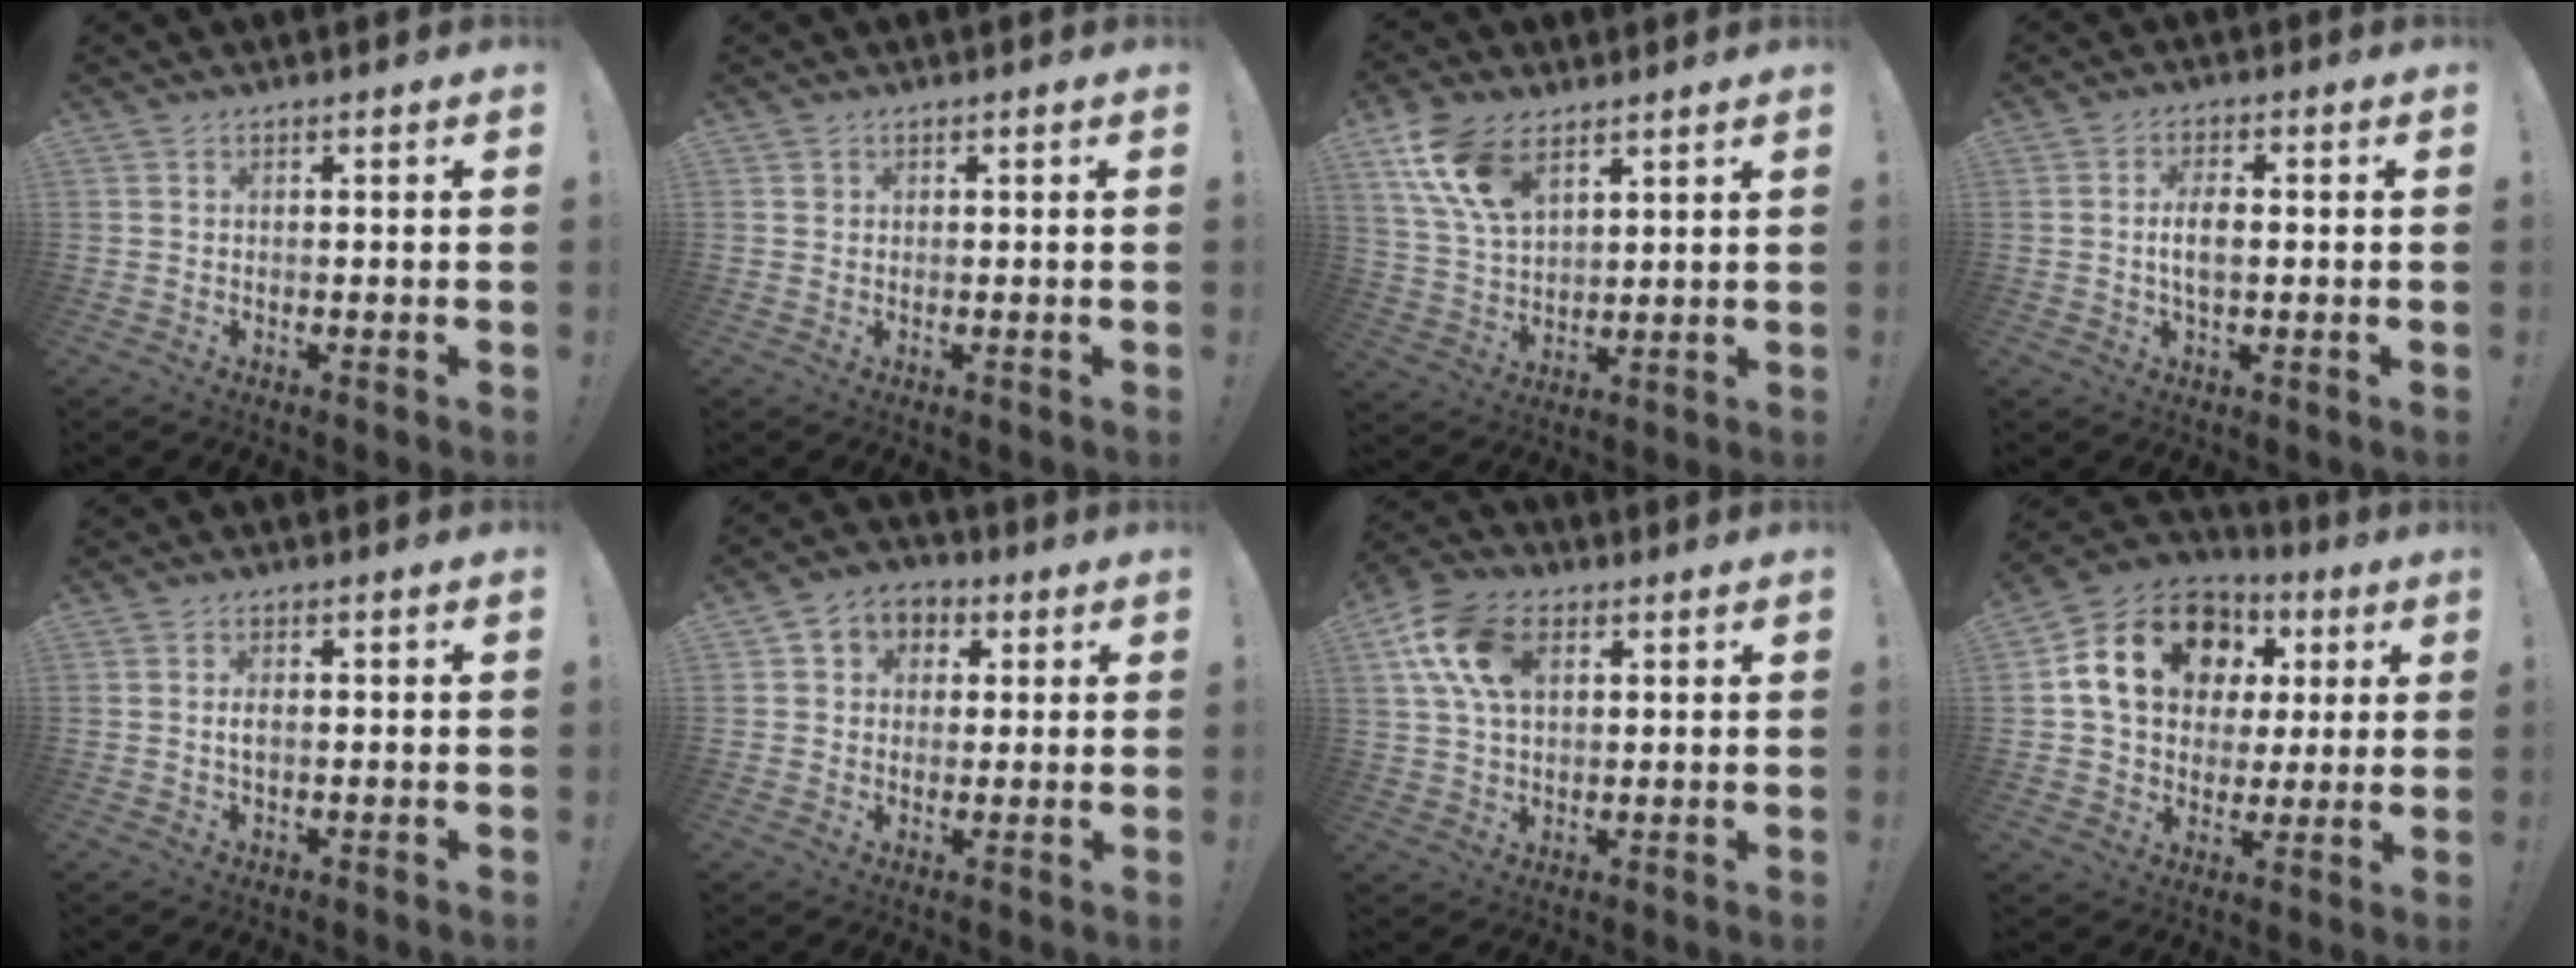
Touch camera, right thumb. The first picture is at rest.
{"total": 0.9, "force": [0.5, 0.8, 0.1], "torque": [-0.002, 0.002, 0.009]}
{"total": 13.5, "force": [7.7, 7.5, 8.2], "torque": [-0.155, -0.025, 0.147]}
{"total": 5.6, "force": [-0.3, 2.5, 5.0], "torque": [-0.085, 0.004, -0.009]}
{"total": 1.8, "force": [-0.1, 0.7, 1.7], "torque": [-0.028, 0.002, -0.004]}
{"total": 6.1, "force": [0.7, 5.7, 2.0], "torque": [-0.021, 0.004, 0.015]}
{"total": 14.8, "force": [5.0, 9.8, 10.0], "torque": [-0.180, 0.001, 0.098]}
{"total": 19.5, "force": [6.6, 14.4, 11.4], "torque": [-0.171, -0.010, 0.133]}